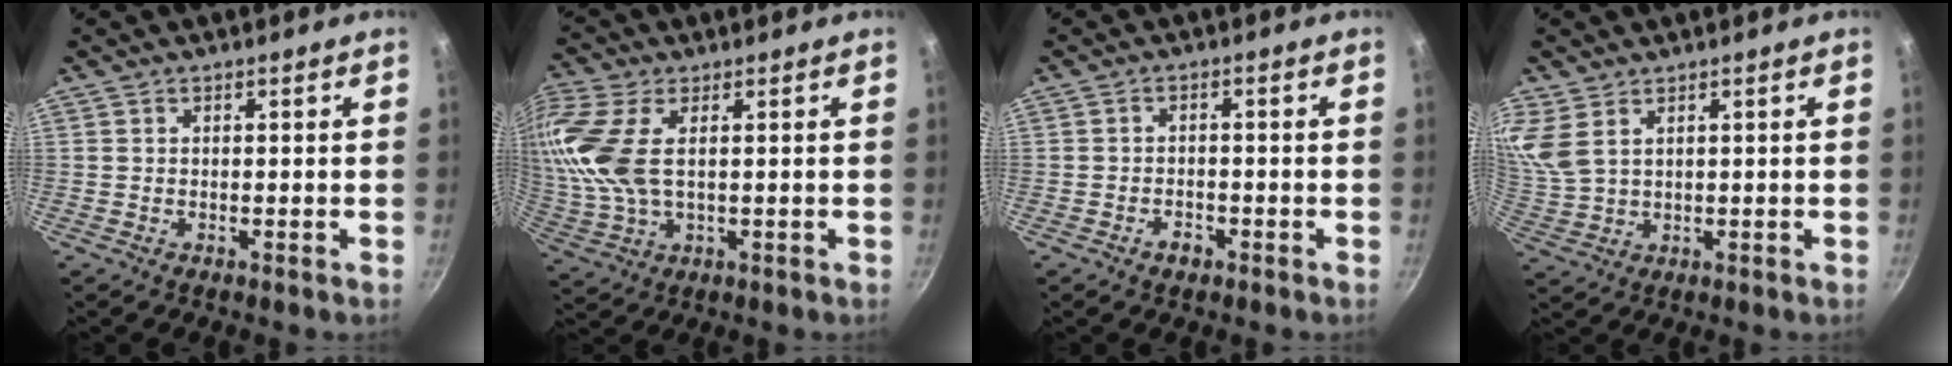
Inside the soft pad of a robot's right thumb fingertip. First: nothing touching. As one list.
[{"total": 11.9, "force": [2.4, 6.0, 10.0], "torque": [-0.221, 0.005, 0.049]}, {"total": 2.6, "force": [-1.6, 1.6, 1.3], "torque": [-0.014, 0.014, -0.025]}, {"total": 5.9, "force": [3.6, 3.0, 3.6], "torque": [-0.070, -0.016, 0.081]}]